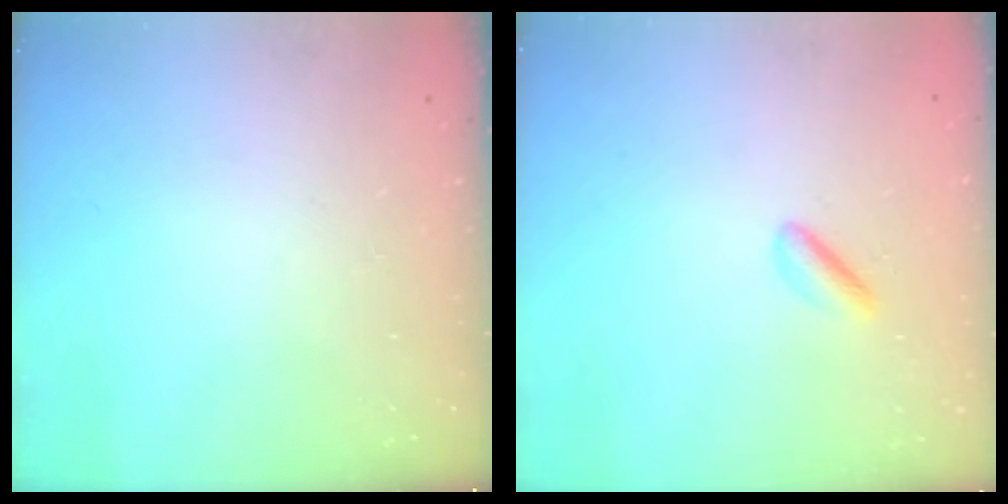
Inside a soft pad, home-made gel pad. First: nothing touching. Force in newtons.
{"total": 2.1, "press": 2.0, "slide": 0.7}